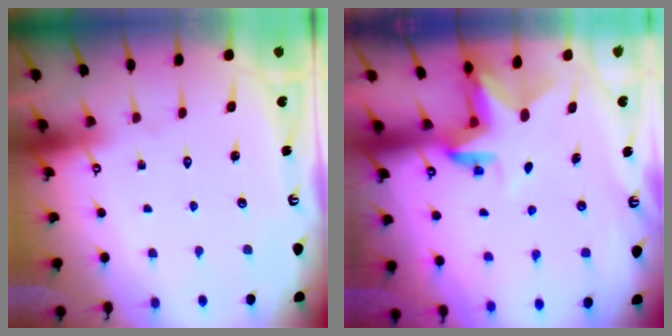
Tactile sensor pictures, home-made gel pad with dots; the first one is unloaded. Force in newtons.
{"total": 3.0, "press": 3.0, "slide": 0.4}